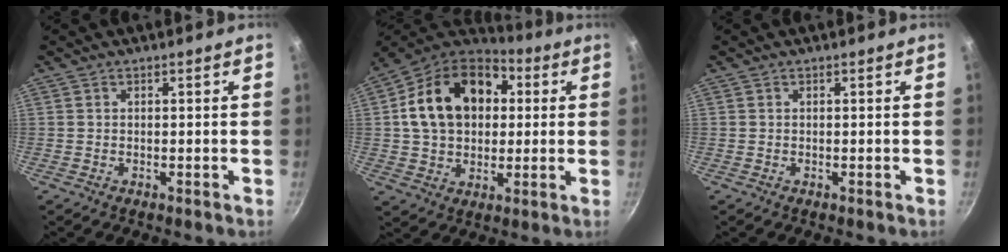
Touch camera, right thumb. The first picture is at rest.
{"total": 20.6, "force": [3.8, 15.0, 13.5], "torque": [-0.211, 0.030, 0.053]}
{"total": 0.0}